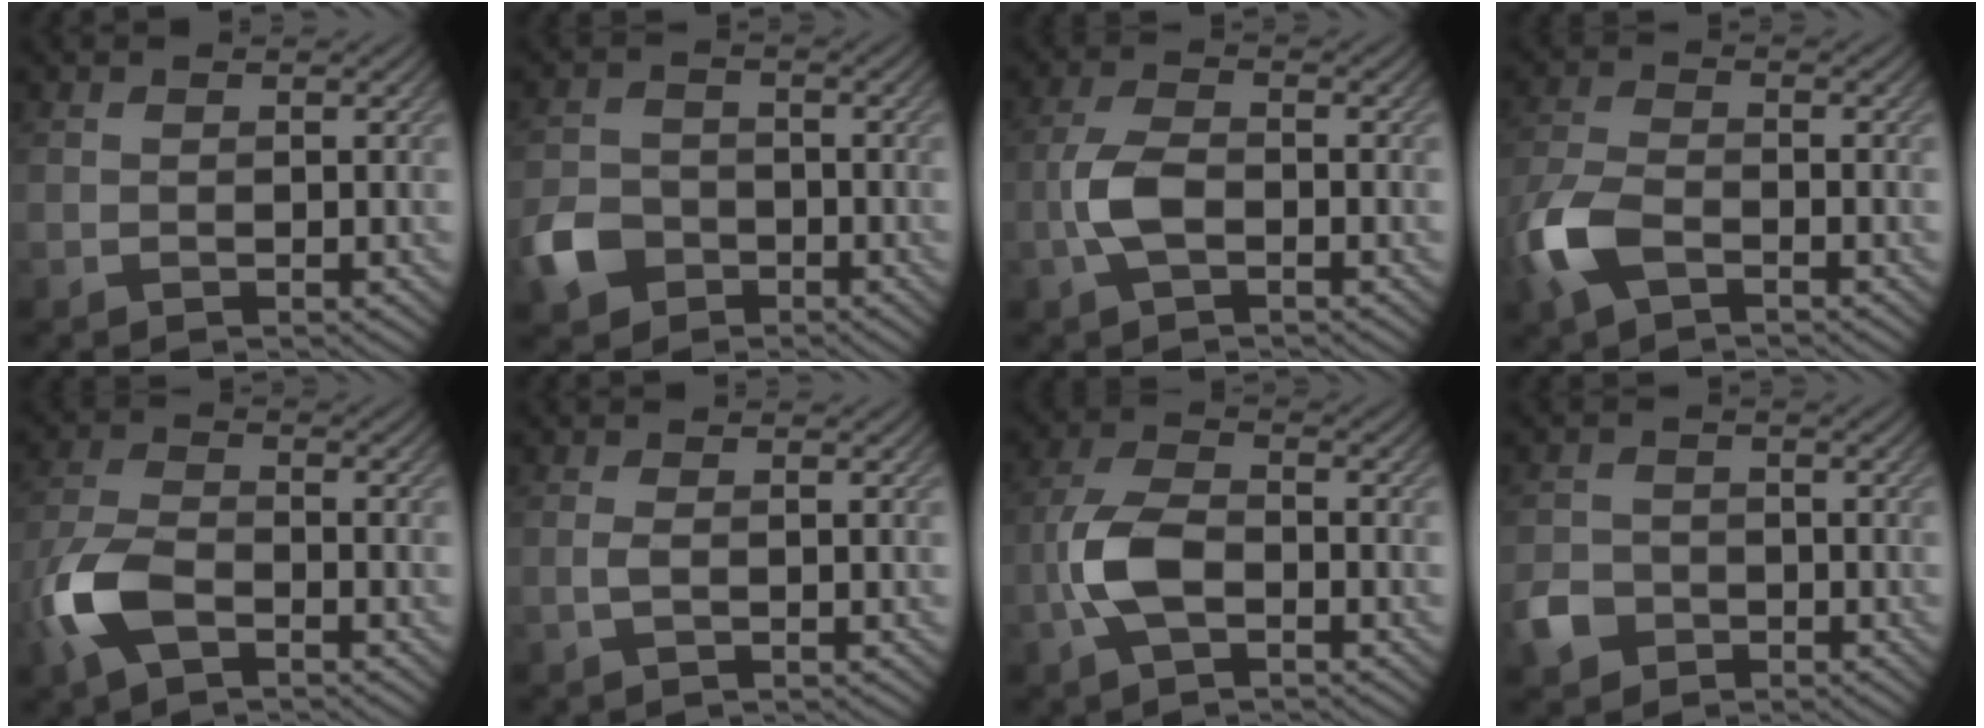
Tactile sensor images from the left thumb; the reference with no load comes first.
{"total": 5.1, "force": [-2.8, 3.7, 2.0], "torque": [-0.047, -0.004, -0.065]}
{"total": 4.6, "force": [-1.6, 2.1, 3.8], "torque": [-0.093, 0.004, -0.042]}
{"total": 6.6, "force": [-3.3, 3.2, 4.7], "torque": [-0.121, -0.008, -0.082]}
{"total": 7.2, "force": [-3.5, 3.5, 5.3], "torque": [-0.132, -0.004, -0.086]}
{"total": 1.1, "force": [-0.2, 0.2, 1.1], "torque": [-0.025, 0.001, -0.006]}
{"total": 6.4, "force": [-2.2, 3.0, 5.2], "torque": [-0.122, 0.004, -0.056]}
{"total": 3.6, "force": [-2.0, 2.7, 1.3], "torque": [-0.031, -0.005, -0.045]}